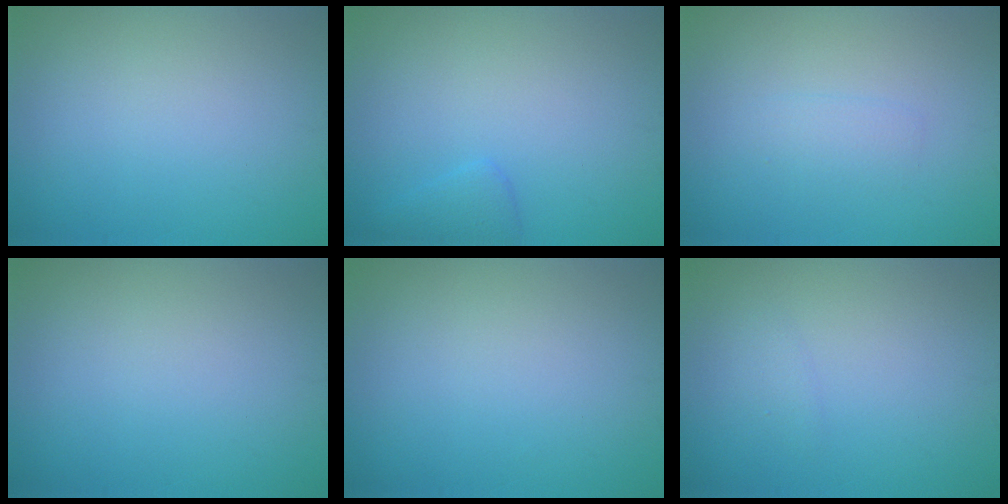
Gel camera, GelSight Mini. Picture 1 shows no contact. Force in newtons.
{"total": 1.4, "press": 1.4, "slide": 0.1}
{"total": 1.1, "press": 1.1, "slide": 0.1}
{"total": 0.0}
{"total": 0.0}
{"total": 0.6, "press": 0.6, "slide": 0.0}